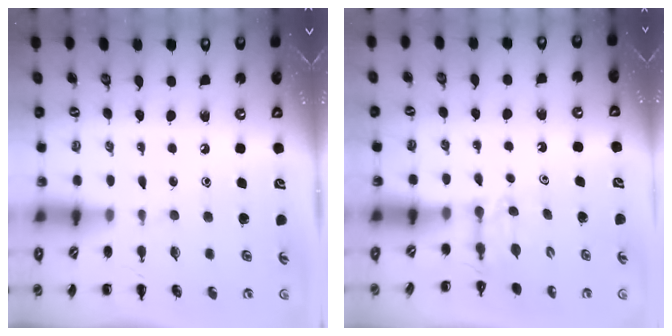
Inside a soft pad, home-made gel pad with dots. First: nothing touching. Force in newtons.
{"total": 2.6, "press": 2.4, "slide": 1.0}